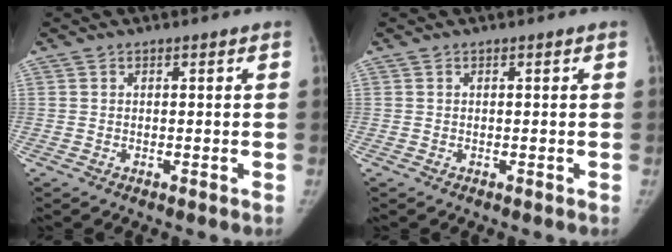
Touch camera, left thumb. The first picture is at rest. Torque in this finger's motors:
{"motor_torque": [0.03, -0.02, 0.03, 0.00, 0.02]}